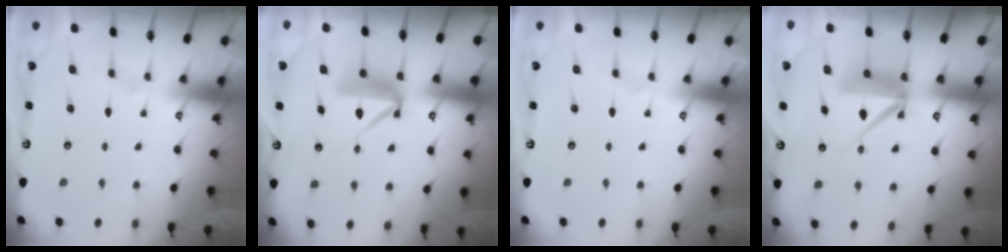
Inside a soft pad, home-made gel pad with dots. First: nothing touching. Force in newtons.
{"total": 8.9, "press": 8.8, "slide": 0.5}
{"total": 0.0}
{"total": 10.2, "press": 10.1, "slide": 1.2}